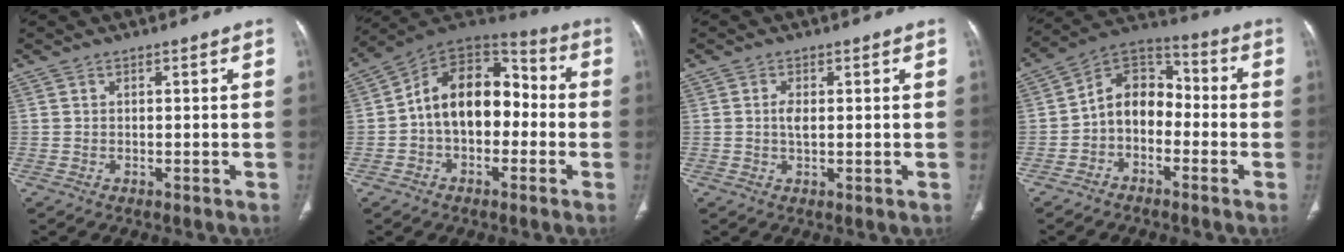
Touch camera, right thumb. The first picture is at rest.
{"total": 15.6, "force": [-1.3, 10.4, 11.6], "torque": [-0.148, 0.050, -0.035]}
{"total": 2.2, "force": [0.2, 1.0, 2.0], "torque": [-0.039, -0.002, 0.003]}
{"total": 10.1, "force": [-2.3, 7.4, 6.4], "torque": [-0.079, 0.051, -0.059]}